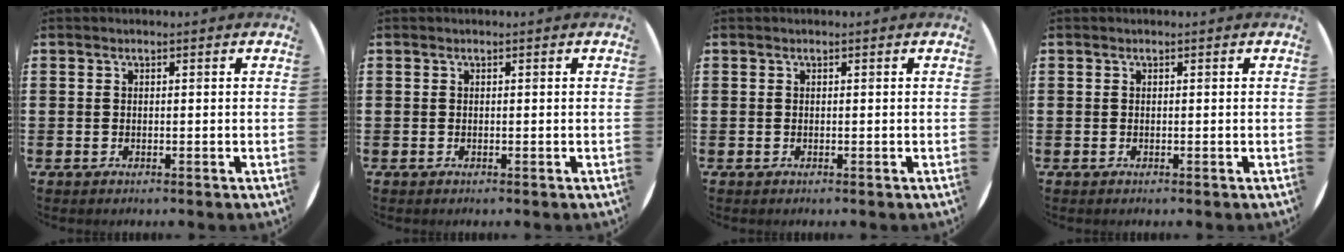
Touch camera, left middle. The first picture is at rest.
{"total": 0.0}
{"total": 0.0}
{"total": 0.0}